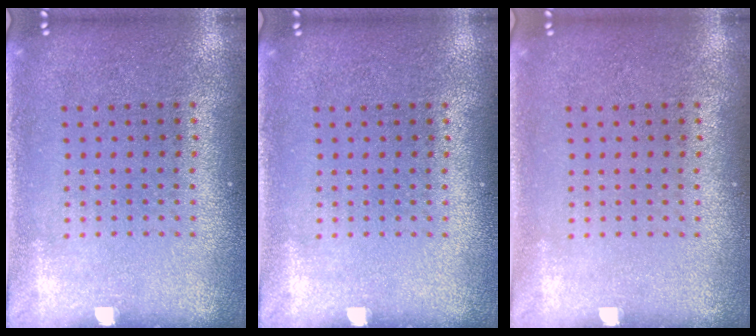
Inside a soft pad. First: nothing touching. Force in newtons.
{"total": 0.0}
{"total": 0.0}